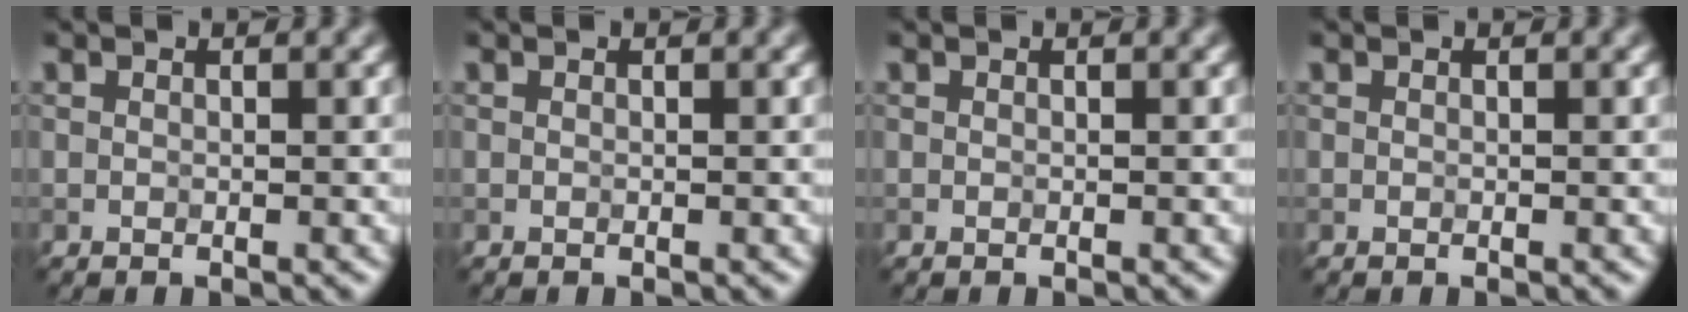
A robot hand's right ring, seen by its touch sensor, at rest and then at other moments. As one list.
[{"total": 0.0}, {"total": 0.0}, {"total": 0.0}]